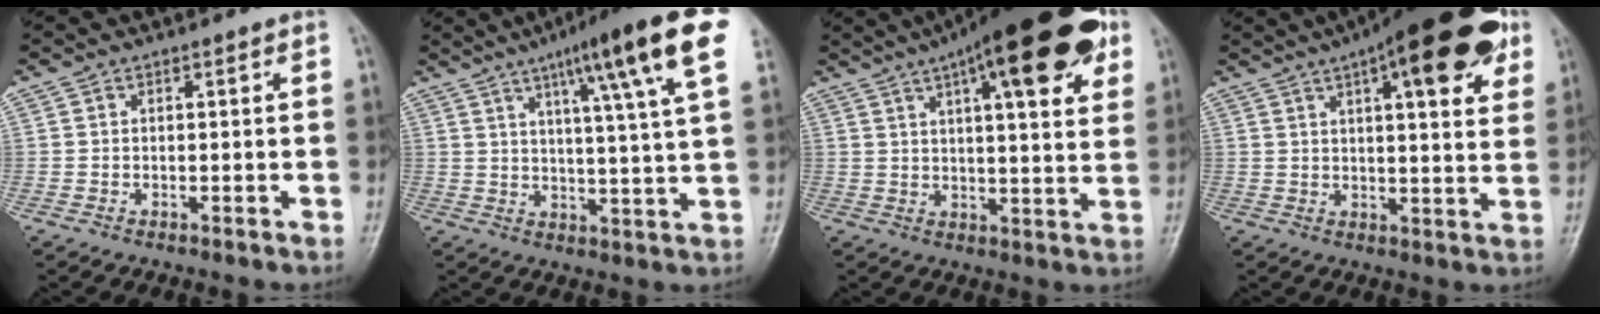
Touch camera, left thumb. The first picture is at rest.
{"total": 17.4, "force": [8.4, 1.9, 15.1], "torque": [-0.212, -0.016, 0.115]}
{"total": 23.3, "force": [11.6, 6.7, 19.0], "torque": [-0.261, -0.003, 0.165]}
{"total": 20.8, "force": [10.3, 6.4, 16.9], "torque": [-0.220, -0.007, 0.141]}